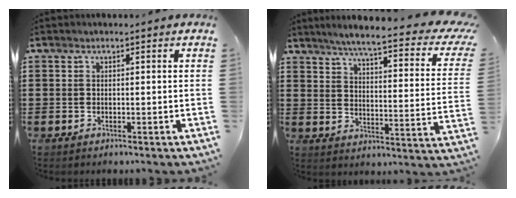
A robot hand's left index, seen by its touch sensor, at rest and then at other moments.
{"total": 5.7, "force": [4.3, -0.4, 3.7], "torque": [-0.084, -0.040, 0.062]}